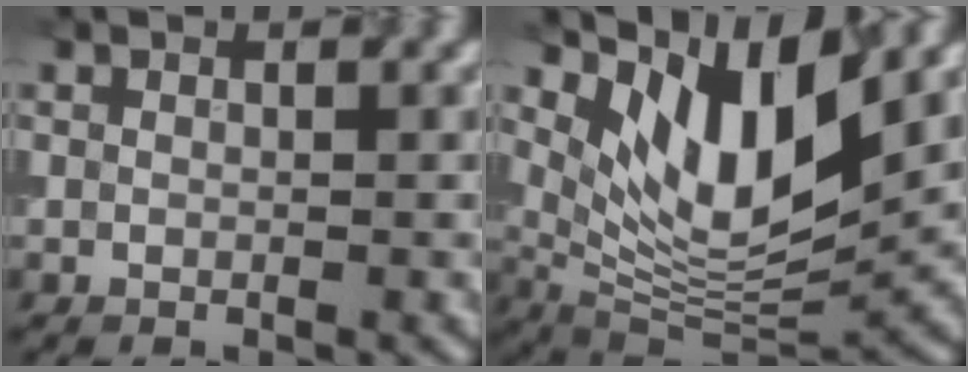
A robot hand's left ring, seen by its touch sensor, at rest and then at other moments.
{"total": 9.7, "force": [5.0, 3.6, 7.5], "torque": [-0.123, -0.017, 0.095]}